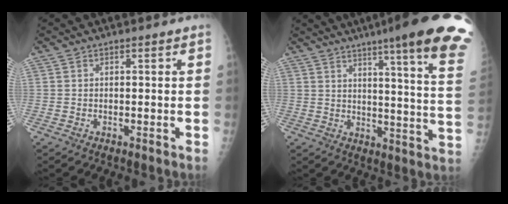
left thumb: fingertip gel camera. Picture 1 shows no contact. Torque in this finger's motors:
{"motor_torque": [2.14, -0.73, 1.28, -1.47, 0.30]}